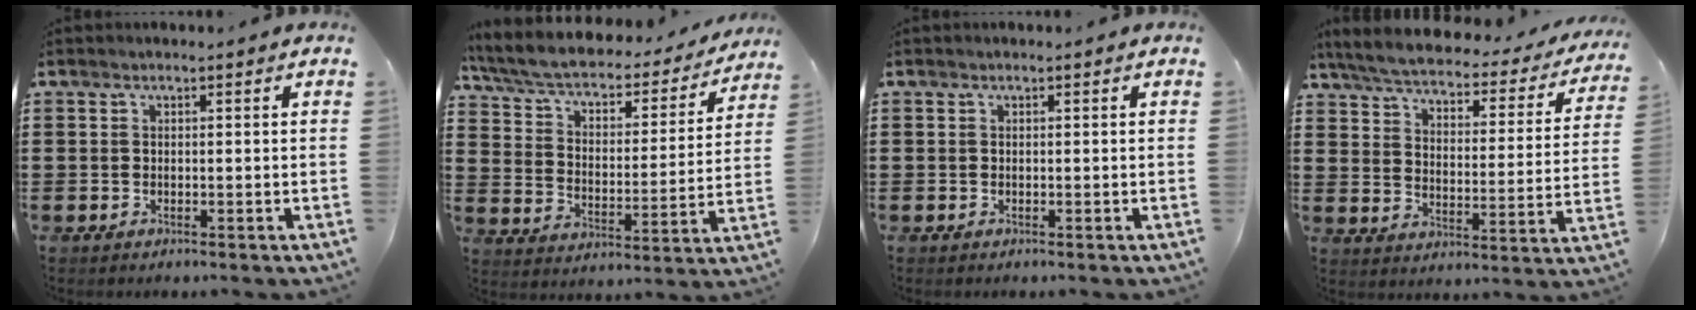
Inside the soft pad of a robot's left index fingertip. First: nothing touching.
{"total": 4.8, "force": [3.6, 1.7, 2.6], "torque": [-0.068, -0.030, 0.056]}
{"total": 0.0}
{"total": 4.0, "force": [3.6, 0.5, 1.7], "torque": [-0.055, -0.028, 0.053]}